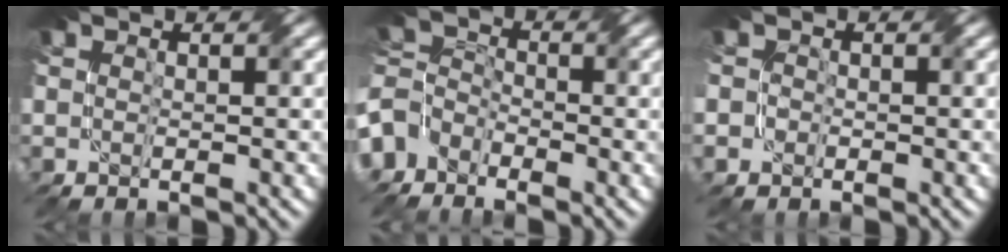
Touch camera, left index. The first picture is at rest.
{"total": 4.1, "force": [-3.0, 2.6, 0.9], "torque": [-0.019, 0.007, -0.070]}
{"total": 1.4, "force": [-0.2, 1.4, 0.2], "torque": [0.002, -0.002, -0.001]}